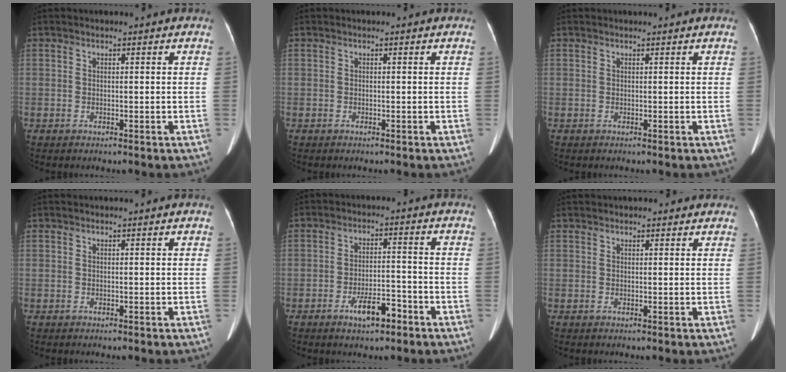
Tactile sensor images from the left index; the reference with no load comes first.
{"total": 0.0}
{"total": 0.7, "force": [0.6, 0.0, 0.2], "torque": [-0.002, 0.007, 0.012]}
{"total": 0.5, "force": [0.5, 0.0, 0.2], "torque": [-0.001, 0.006, 0.011]}
{"total": 5.3, "force": [-3.3, 1.6, 3.8], "torque": [-0.072, 0.000, -0.051]}
{"total": 3.9, "force": [3.4, 1.2, 1.4], "torque": [-0.010, 0.028, 0.041]}